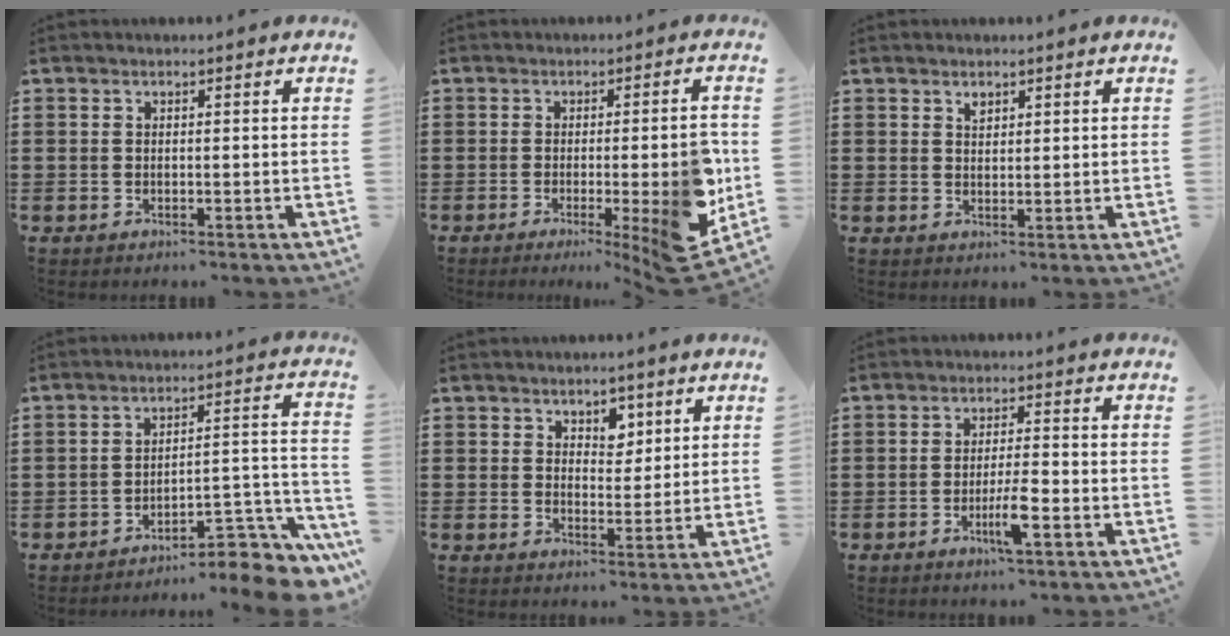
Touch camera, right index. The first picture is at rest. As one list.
[{"total": 9.0, "force": [-2.2, 1.2, 8.6], "torque": [-0.107, -0.029, -0.035]}, {"total": 1.1, "force": [0.9, 0.6, 0.4], "torque": [-0.010, 0.002, 0.017]}, {"total": 7.1, "force": [-6.1, 1.7, 3.3], "torque": [-0.044, 0.005, -0.115]}, {"total": 3.4, "force": [2.3, 2.4, 0.8], "torque": [-0.020, 0.010, 0.040]}, {"total": 4.8, "force": [-2.0, 0.5, 4.3], "torque": [-0.086, -0.011, -0.039]}]